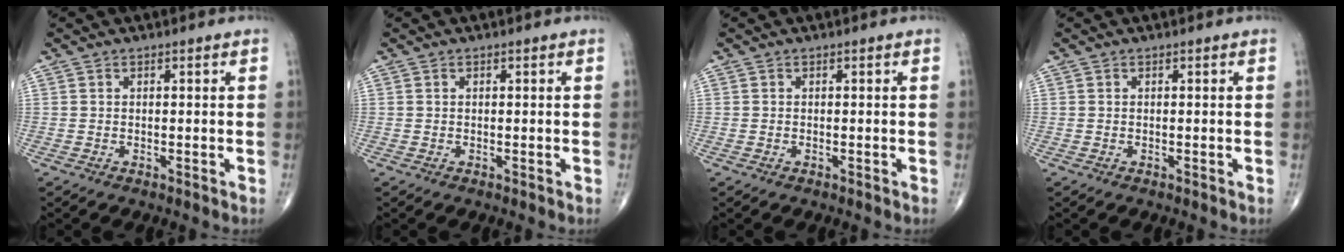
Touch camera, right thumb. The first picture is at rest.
{"total": 0.0}
{"total": 0.0}
{"total": 0.0}